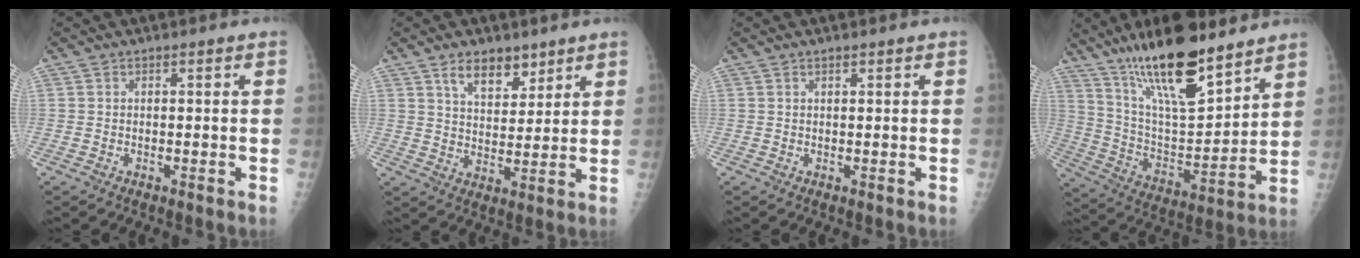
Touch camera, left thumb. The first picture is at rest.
{"total": 8.0, "force": [5.3, 4.2, 4.3], "torque": [-0.042, -0.037, 0.093]}
{"total": 0.6, "force": [0.4, 0.1, 0.4], "torque": [-0.004, -0.001, 0.009]}
{"total": 21.7, "force": [15.4, 6.0, 14.1], "torque": [-0.217, -0.070, 0.275]}